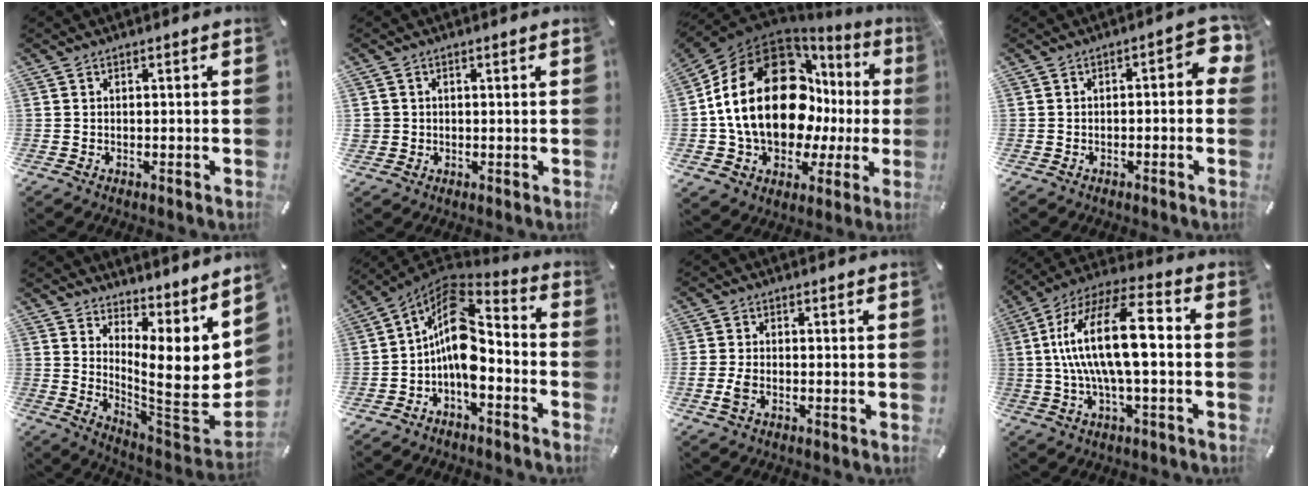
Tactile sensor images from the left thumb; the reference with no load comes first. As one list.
[{"total": 2.2, "force": [0.6, 2.1, 0.0], "torque": [-0.002, 0.004, 0.011]}, {"total": 25.7, "force": [3.9, 17.6, 18.2], "torque": [-0.354, -0.030, 0.085]}, {"total": 5.0, "force": [-0.8, 2.4, 4.3], "torque": [-0.060, 0.008, -0.017]}, {"total": 14.8, "force": [4.6, 5.5, 12.9], "torque": [-0.165, -0.086, 0.084]}, {"total": 13.7, "force": [-1.7, 8.2, 10.8], "torque": [-0.218, -0.007, -0.029]}, {"total": 2.7, "force": [-0.6, 1.5, 2.2], "torque": [-0.045, 0.001, -0.011]}, {"total": 19.1, "force": [0.8, 6.9, 17.8], "torque": [-0.362, 0.004, 0.005]}]